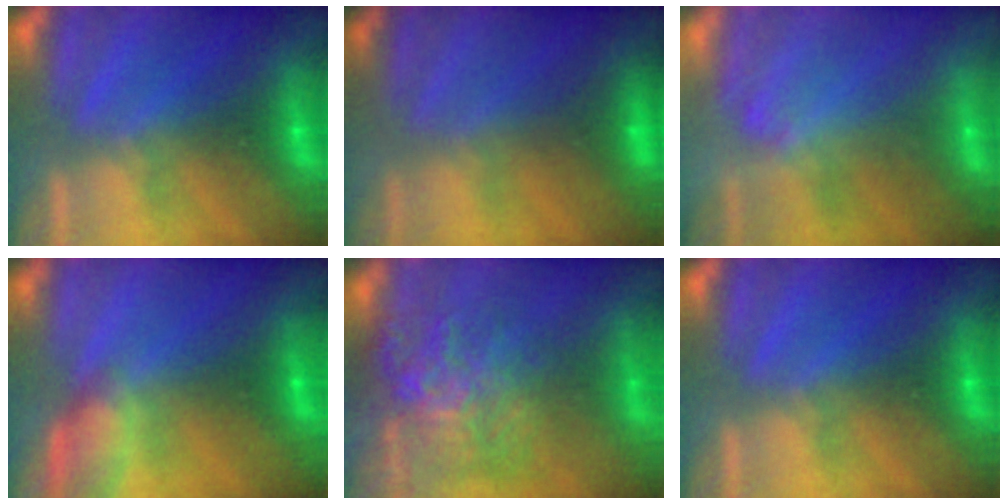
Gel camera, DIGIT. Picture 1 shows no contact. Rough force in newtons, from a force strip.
{"total": 2.4}
{"total": 1.3}
{"total": 4.2}
{"total": 8.3}
{"total": 0.0}